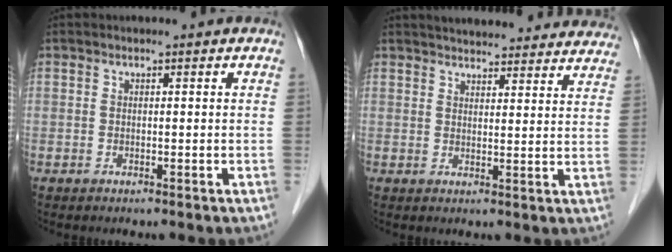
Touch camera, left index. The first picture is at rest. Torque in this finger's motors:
{"motor_torque": [0.13, -0.22, 0.19, 0.07]}